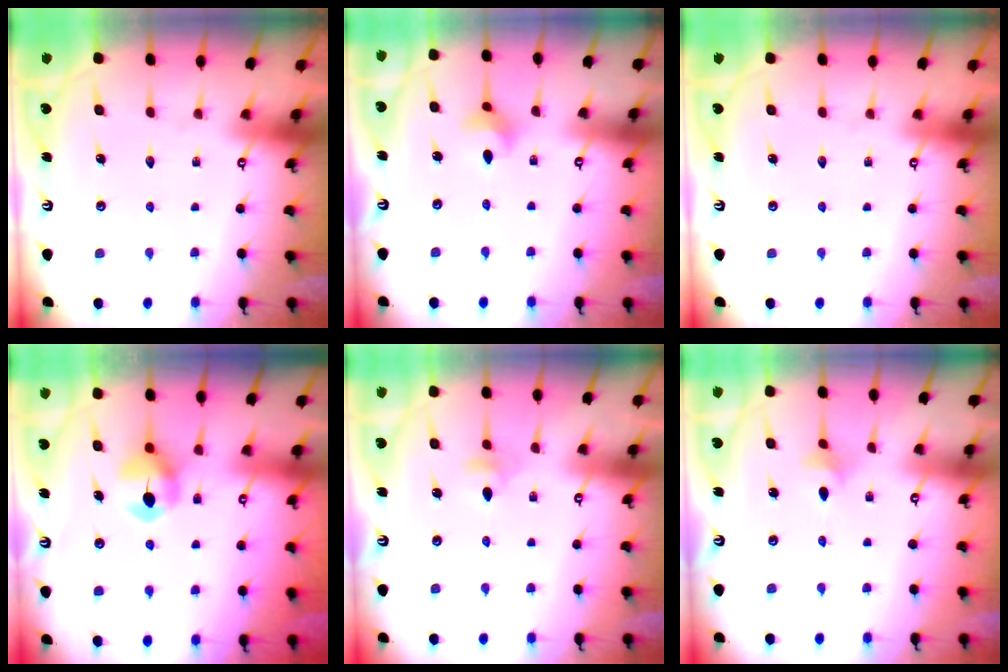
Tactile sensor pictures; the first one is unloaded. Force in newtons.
{"total": 3.8, "press": 3.8, "slide": 0.3}
{"total": 0.0}
{"total": 7.4, "press": 7.3, "slide": 0.3}
{"total": 4.4, "press": 4.3, "slide": 1.1}
{"total": 2.8, "press": 2.8, "slide": 0.5}